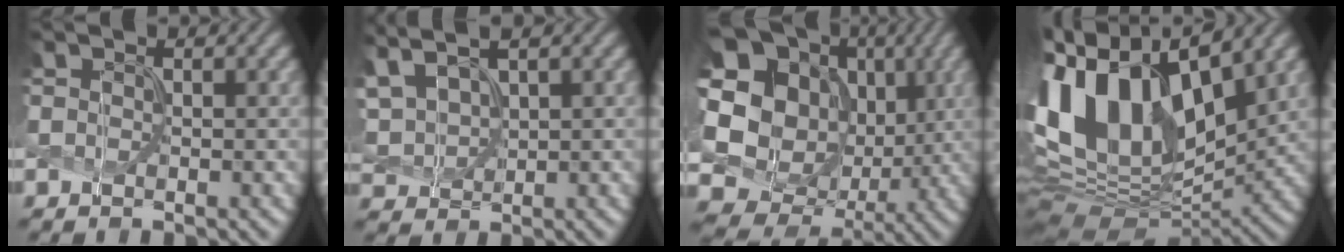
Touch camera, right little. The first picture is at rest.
{"total": 5.5, "force": [3.0, 2.8, 3.7], "torque": [-0.111, 0.020, 0.064]}
{"total": 18.3, "force": [2.3, 15.7, 8.9], "torque": [-0.206, 0.012, 0.040]}
{"total": 15.1, "force": [3.3, 9.0, 11.7], "torque": [-0.245, 0.003, 0.065]}